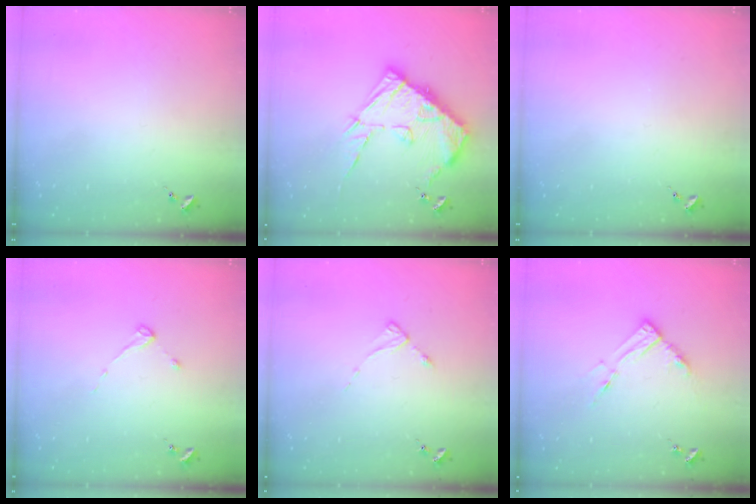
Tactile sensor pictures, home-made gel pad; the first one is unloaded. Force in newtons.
{"total": 18.0, "press": 17.9, "slide": 1.9}
{"total": 0.0}
{"total": 2.6, "press": 2.5, "slide": 0.4}
{"total": 2.6, "press": 2.6, "slide": 0.3}
{"total": 9.3, "press": 9.2, "slide": 1.0}